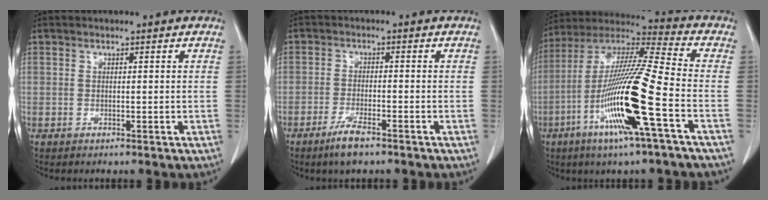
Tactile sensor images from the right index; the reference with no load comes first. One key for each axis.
{"total": 4.4, "fx": -3.1, "fy": 0.7, "fz": 3.1, "tx": -0.062, "ty": -0.006, "tz": -0.053}
{"total": 19.0, "fx": -6.5, "fy": -0.1, "fz": 17.9, "tx": -0.368, "ty": -0.020, "tz": -0.130}